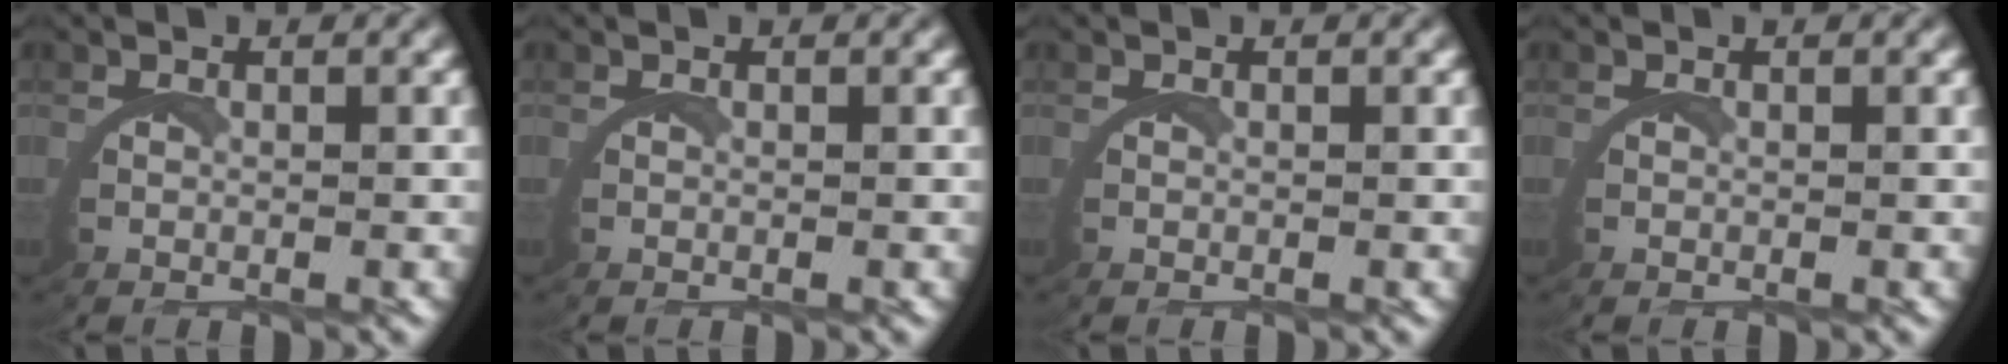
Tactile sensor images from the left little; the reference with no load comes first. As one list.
[{"total": 0.0}, {"total": 0.0}, {"total": 0.0}]